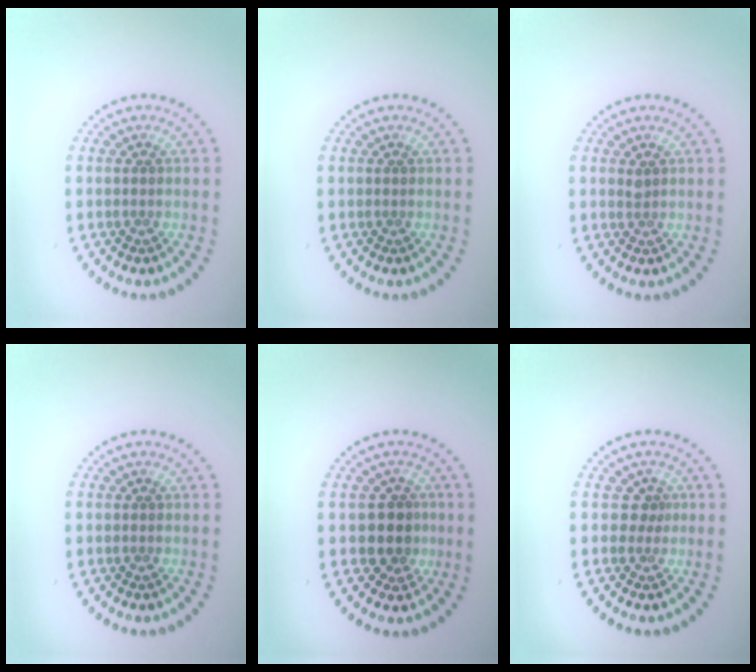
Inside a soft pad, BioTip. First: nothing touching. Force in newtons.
{"total": 0.0}
{"total": 0.6, "press": 0.4, "slide": 0.4}
{"total": 0.0}
{"total": 2.6, "press": 2.3, "slide": 1.2}
{"total": 1.0, "press": 0.6, "slide": 0.8}